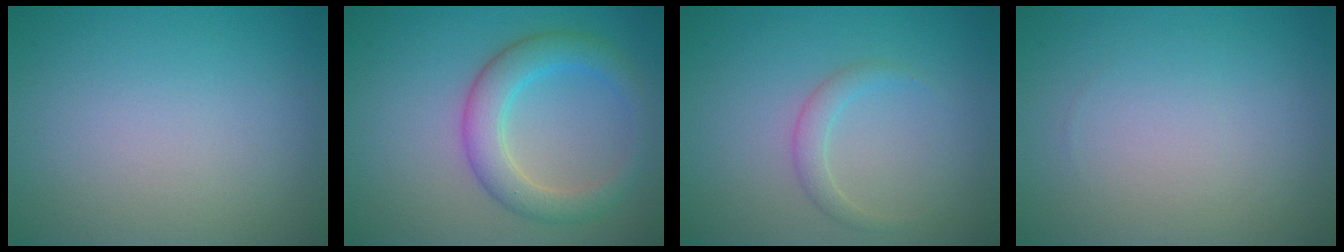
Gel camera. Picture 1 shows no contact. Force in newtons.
{"total": 4.5, "press": 4.5, "slide": 0.1}
{"total": 1.6, "press": 1.6, "slide": 0.2}
{"total": 0.0}